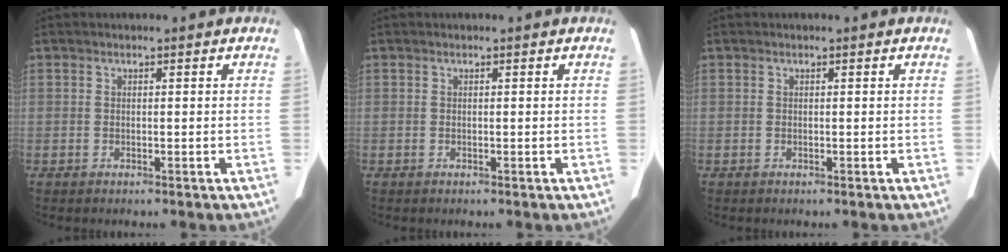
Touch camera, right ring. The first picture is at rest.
{"total": 0.0}
{"total": 0.0}